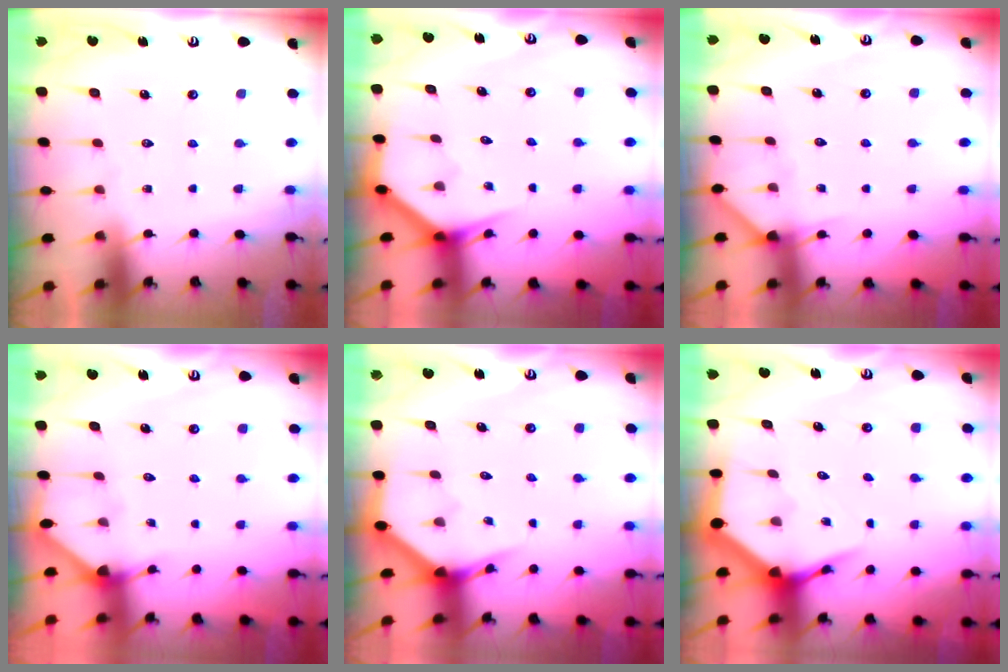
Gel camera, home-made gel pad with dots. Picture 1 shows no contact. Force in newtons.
{"total": 3.6, "press": 3.5, "slide": 0.3}
{"total": 4.2, "press": 4.2, "slide": 0.3}
{"total": 2.7, "press": 2.7, "slide": 0.2}
{"total": 3.9, "press": 3.9, "slide": 0.3}
{"total": 4.1, "press": 4.1, "slide": 0.4}